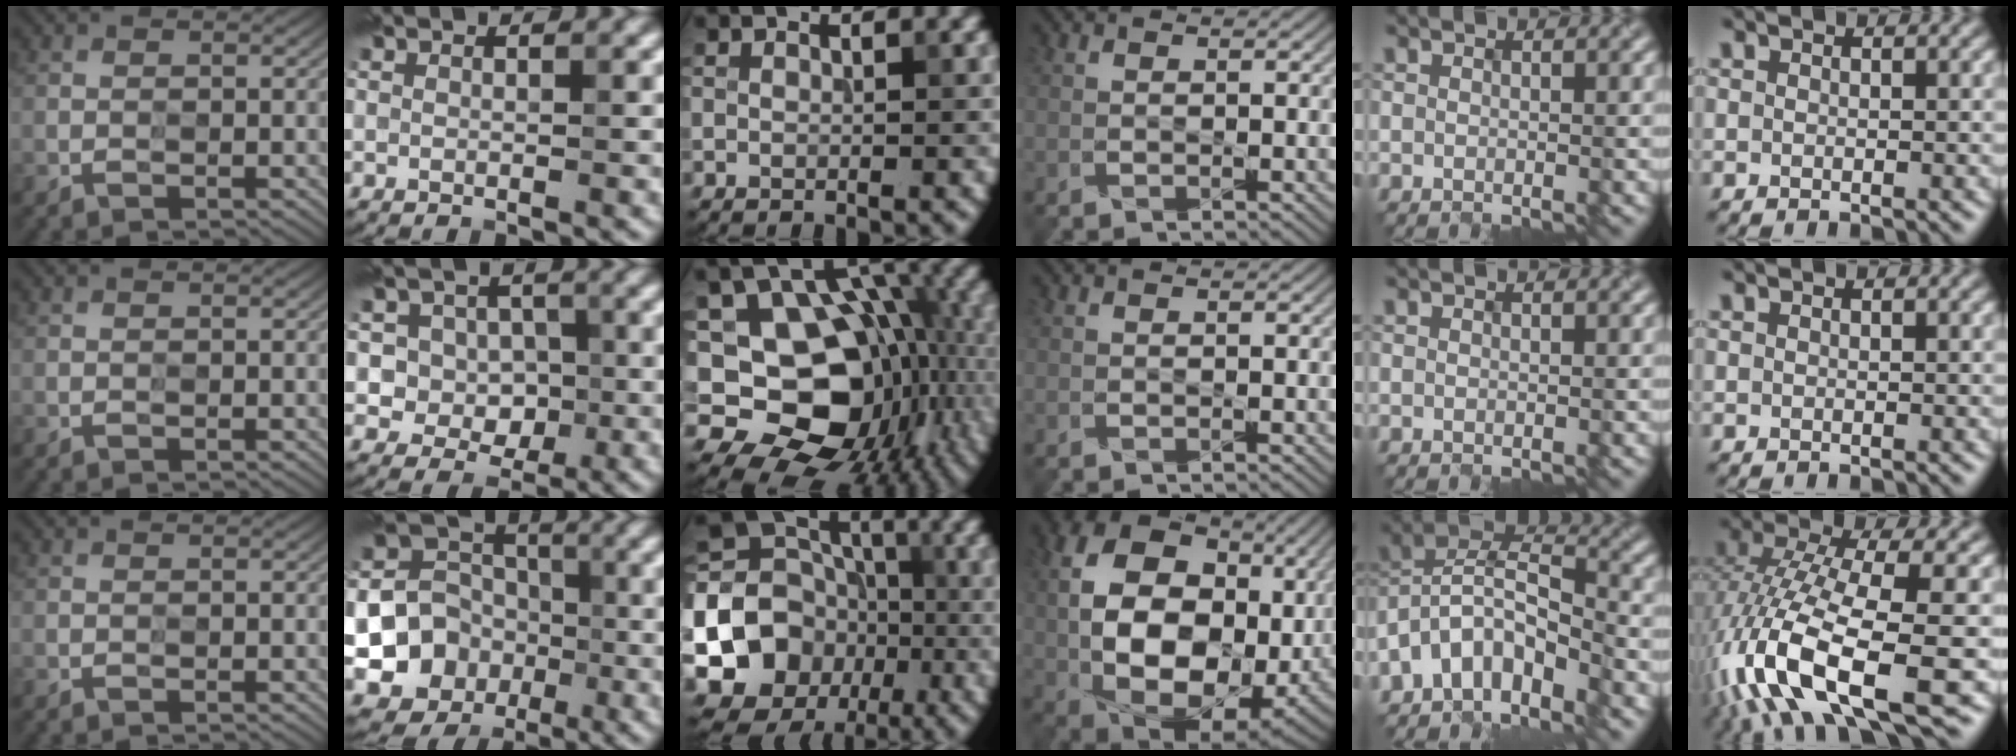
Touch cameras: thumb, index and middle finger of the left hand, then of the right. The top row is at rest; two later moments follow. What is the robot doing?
{"motion": "wipe", "object": "mirror"}